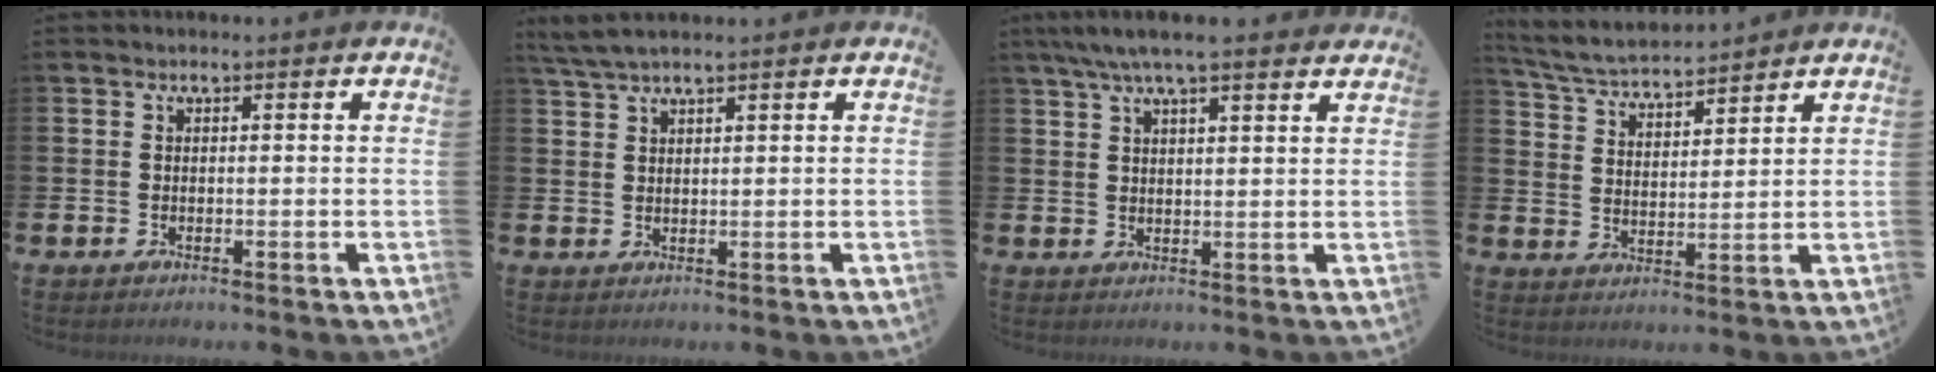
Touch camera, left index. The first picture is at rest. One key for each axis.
{"total": 3.0, "fx": 2.7, "fy": 0.4, "fz": 1.3, "tx": -0.036, "ty": 0.000, "tz": 0.052}
{"total": 5.9, "fx": 5.2, "fy": 0.7, "fz": 2.7, "tx": -0.061, "ty": -0.010, "tz": 0.094}
{"total": 5.1, "fx": 5.0, "fy": 0.6, "fz": 0.7, "tx": -0.038, "ty": -0.031, "tz": 0.088}